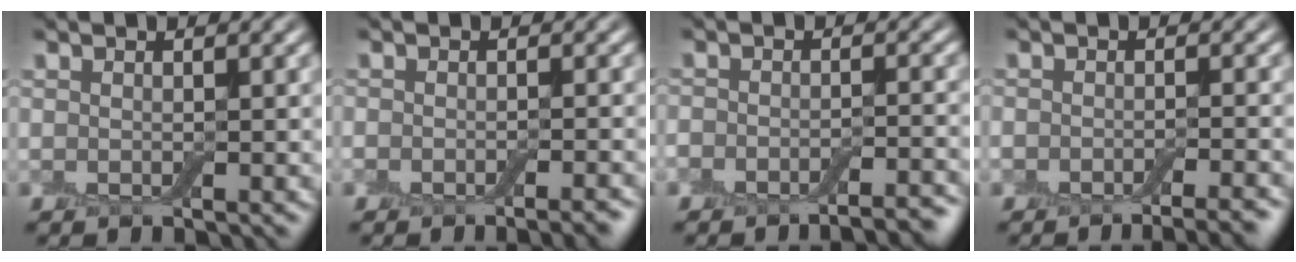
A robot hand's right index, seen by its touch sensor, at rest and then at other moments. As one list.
[{"total": 2.7, "force": [-2.0, 0.6, 1.7], "torque": [-0.021, -0.002, -0.026]}, {"total": 4.9, "force": [-4.3, 1.2, 1.9], "torque": [-0.030, 0.002, -0.056]}, {"total": 6.2, "force": [-4.7, 2.2, 3.3], "torque": [-0.027, -0.006, -0.046]}]